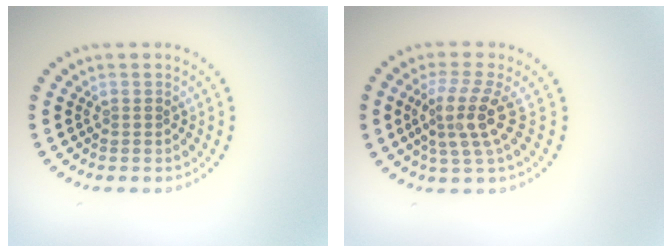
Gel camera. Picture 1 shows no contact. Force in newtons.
{"total": 3.7, "press": 2.7, "slide": 2.6}